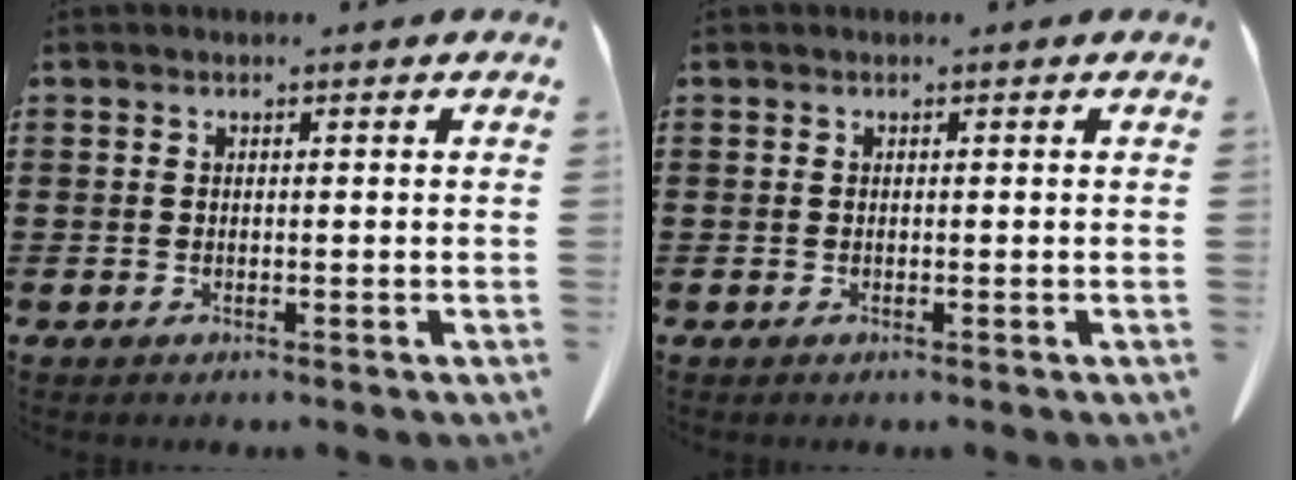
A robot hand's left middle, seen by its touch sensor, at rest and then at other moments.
{"total": 0.0}